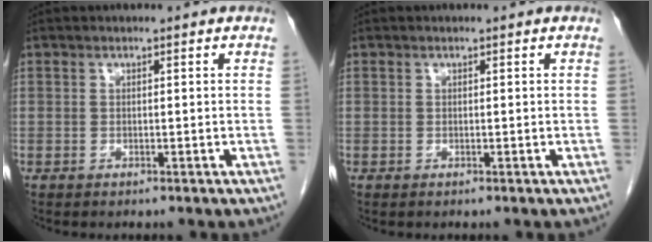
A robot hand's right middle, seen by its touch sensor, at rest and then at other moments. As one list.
[{"total": 0.0}]